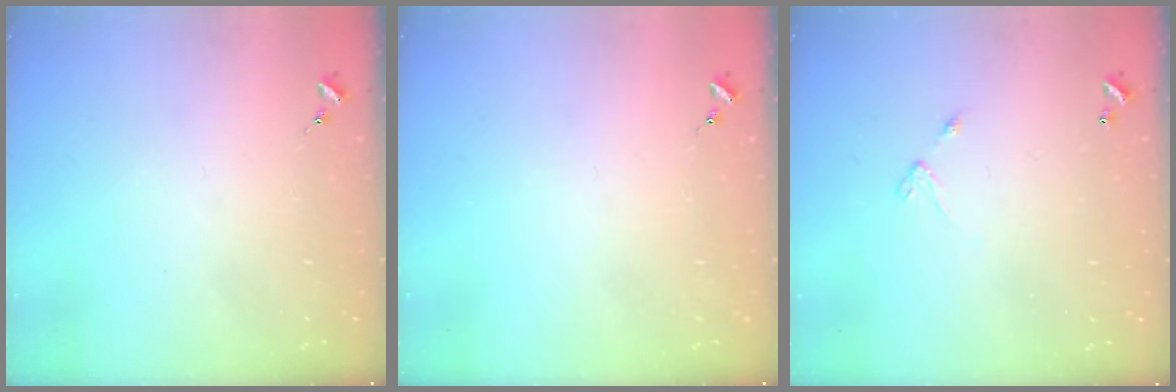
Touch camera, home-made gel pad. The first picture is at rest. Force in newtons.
{"total": 0.0}
{"total": 4.2, "press": 4.2, "slide": 0.4}